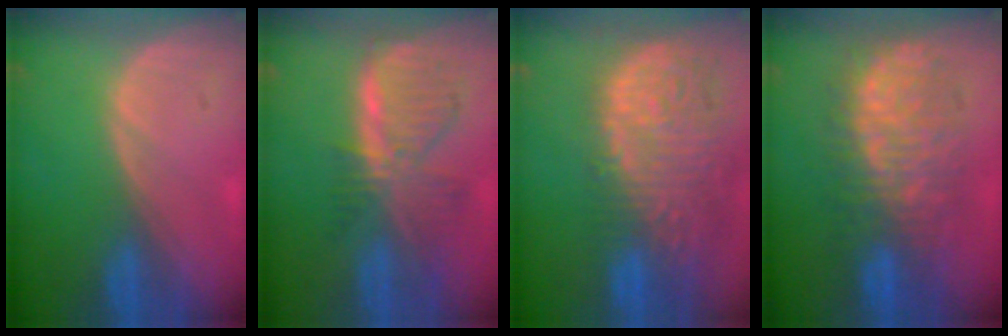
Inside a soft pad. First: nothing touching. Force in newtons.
{"total": 7.8, "press": 7.0, "slide": 3.5}
{"total": 14.7, "press": 12.1, "slide": 8.4}
{"total": 10.5, "press": 10.4, "slide": 1.2}